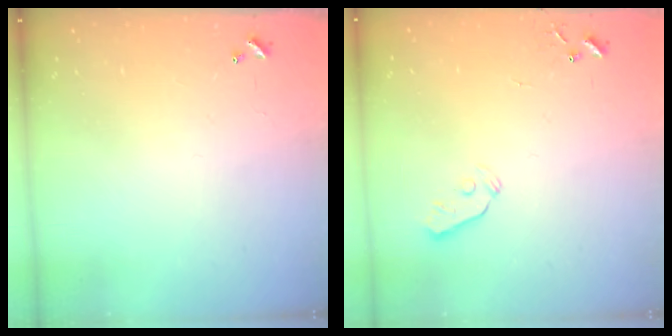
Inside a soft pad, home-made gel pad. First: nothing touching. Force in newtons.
{"total": 3.3, "press": 3.2, "slide": 0.7}